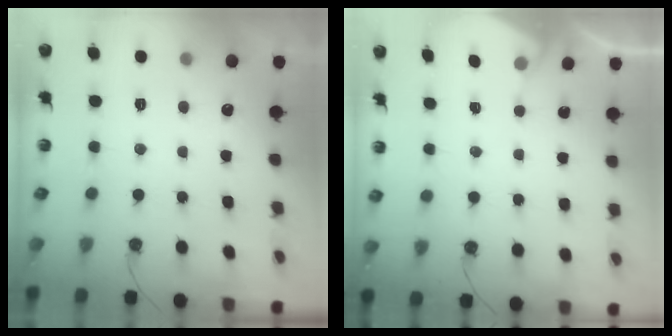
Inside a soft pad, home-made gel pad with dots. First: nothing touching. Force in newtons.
{"total": 3.1, "press": 3.1, "slide": 0.5}